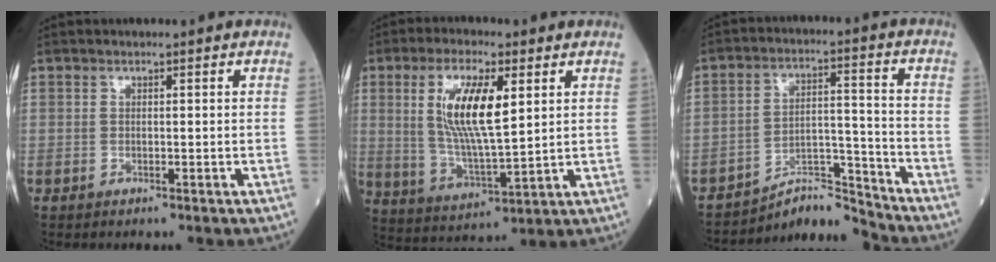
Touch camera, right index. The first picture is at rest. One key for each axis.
{"total": 11.9, "fx": 3.4, "fy": 2.7, "fz": 11.1, "tx": -0.227, "ty": 0.000, "tz": 0.067}
{"total": 7.5, "fx": -7.5, "fy": 0.2, "fz": -0.3, "tx": 0.006, "ty": 0.050, "tz": -0.127}